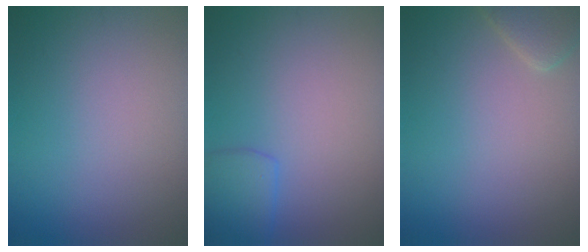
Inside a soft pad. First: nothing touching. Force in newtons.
{"total": 2.6, "press": 2.6, "slide": 0.1}
{"total": 2.2, "press": 2.2, "slide": 0.1}